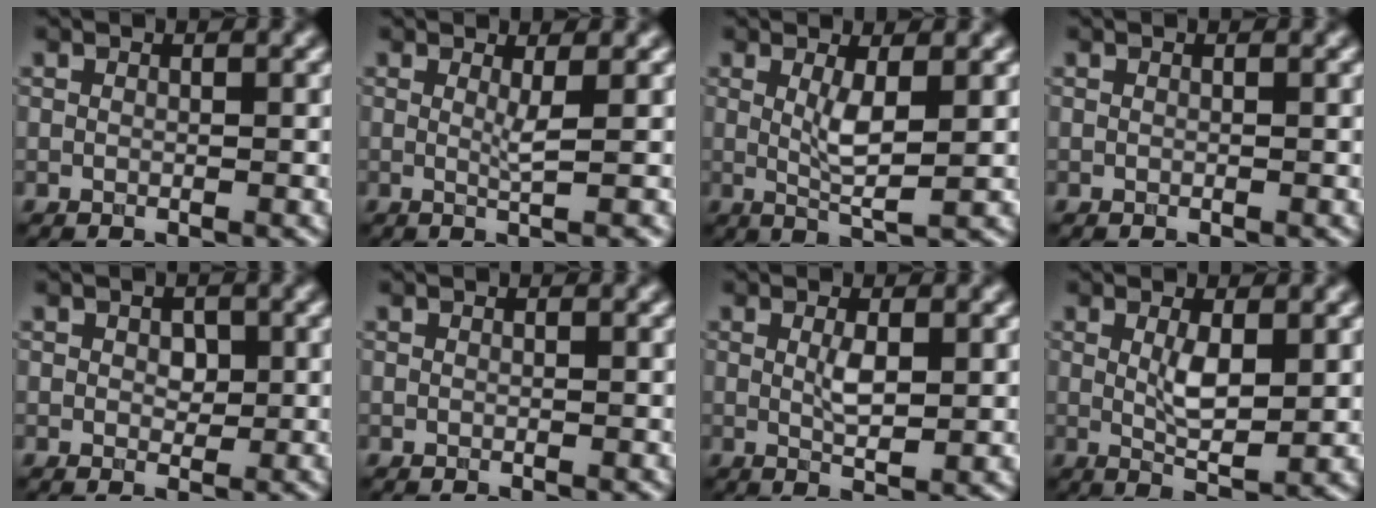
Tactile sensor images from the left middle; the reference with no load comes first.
{"total": 2.0, "force": [0.3, 0.3, 2.0], "torque": [-0.034, -0.009, -0.001]}
{"total": 3.3, "force": [0.6, 0.6, 3.2], "torque": [-0.061, -0.012, 0.014]}
{"total": 0.0}
{"total": 1.5, "force": [0.3, 1.0, 1.0], "torque": [-0.016, -0.003, 0.005]}
{"total": 0.0}
{"total": 2.6, "force": [0.4, 0.7, 2.5], "torque": [-0.050, -0.006, 0.010]}
{"total": 3.6, "force": [0.6, 1.1, 3.4], "torque": [-0.064, -0.008, 0.016]}